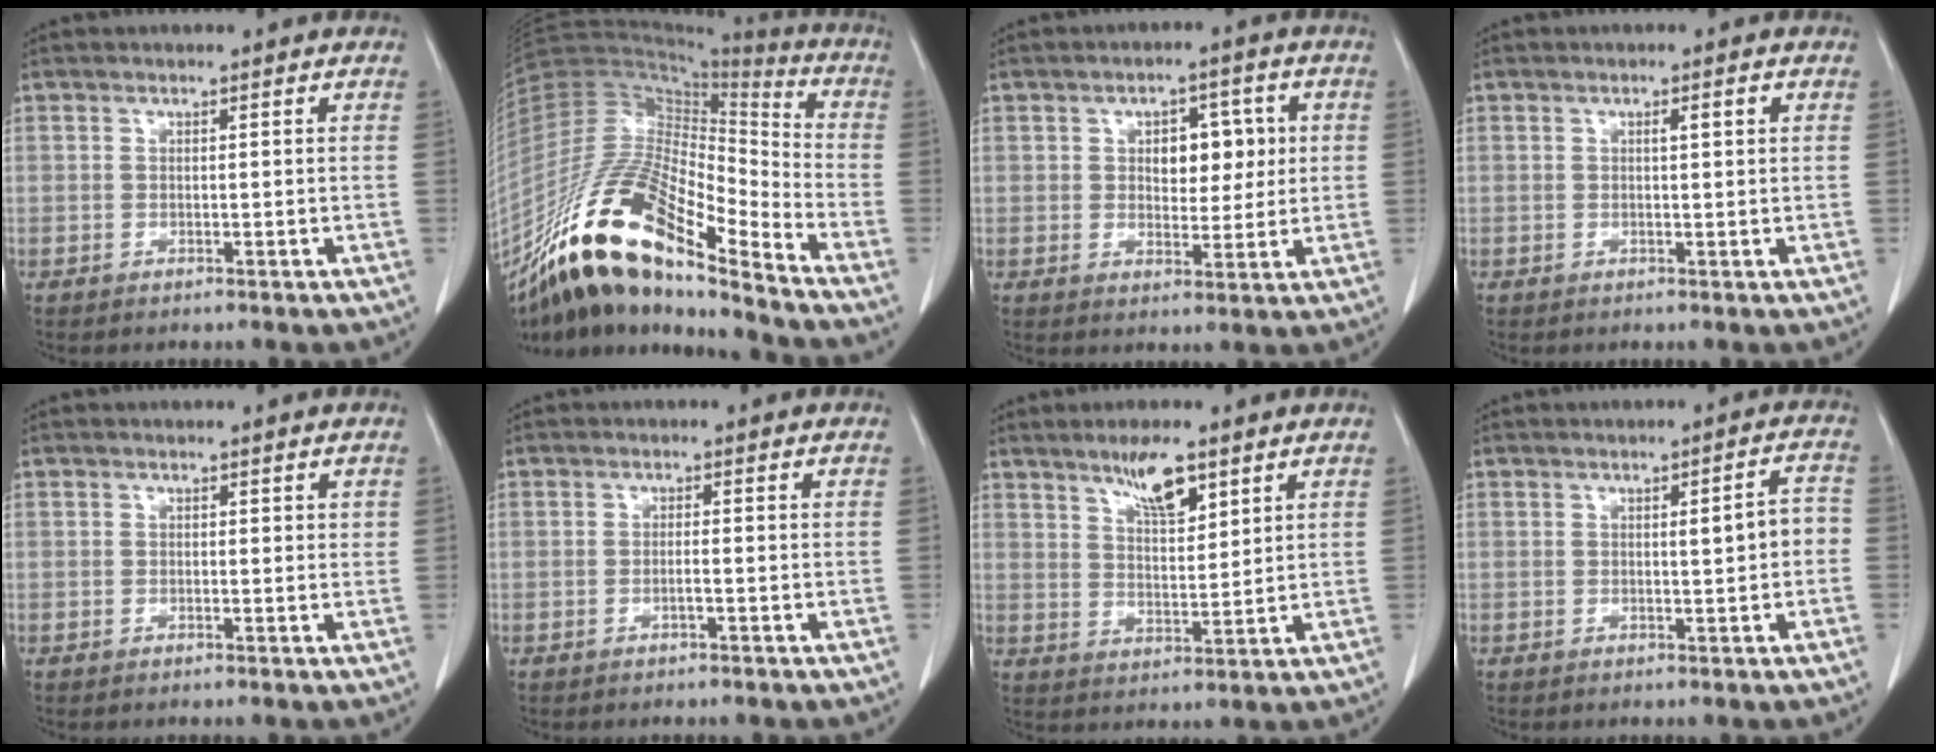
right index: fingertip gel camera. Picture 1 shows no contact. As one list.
[{"total": 23.2, "force": [-15.7, 4.9, 16.3], "torque": [-0.323, -0.007, -0.285]}, {"total": 6.6, "force": [1.5, 3.7, 5.3], "torque": [-0.066, 0.013, 0.027]}, {"total": 1.8, "force": [0.7, 0.2, 1.6], "torque": [-0.026, 0.001, 0.011]}, {"total": 0.8, "force": [0.6, 0.4, 0.4], "torque": [0.003, -0.002, 0.006]}, {"total": 0.9, "force": [-0.3, 0.0, 0.8], "torque": [-0.018, 0.000, -0.005]}, {"total": 6.7, "force": [4.6, 1.4, 4.7], "torque": [-0.085, -0.002, 0.082]}, {"total": 4.0, "force": [-0.1, 0.8, 3.9], "torque": [-0.052, 0.011, 0.000]}]